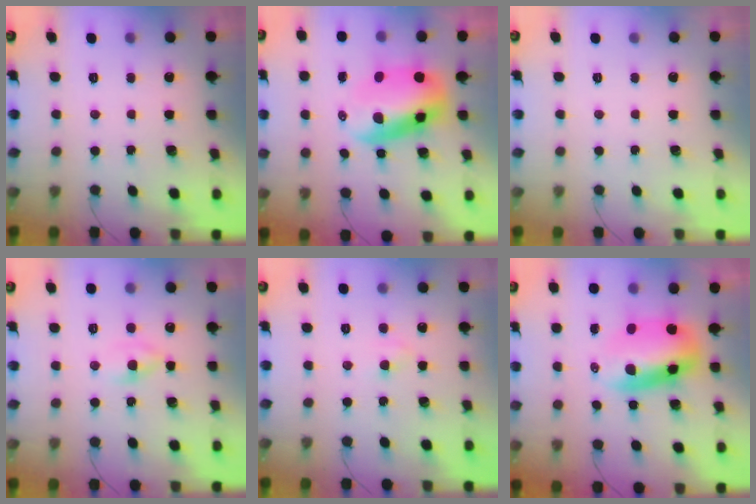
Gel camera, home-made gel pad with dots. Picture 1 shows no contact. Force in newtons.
{"total": 10.0, "press": 9.7, "slide": 2.5}
{"total": 0.0}
{"total": 2.2, "press": 1.9, "slide": 1.1}
{"total": 2.4, "press": 2.2, "slide": 1.0}
{"total": 10.3, "press": 9.9, "slide": 2.9}